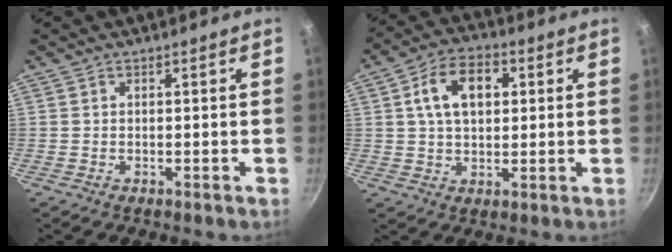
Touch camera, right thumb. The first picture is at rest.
{"total": 10.7, "force": [2.6, 6.8, 7.8], "torque": [-0.110, 0.011, 0.037]}